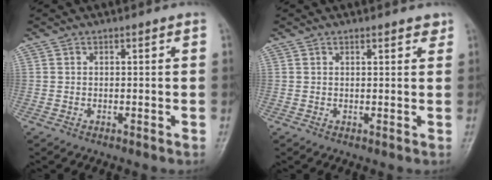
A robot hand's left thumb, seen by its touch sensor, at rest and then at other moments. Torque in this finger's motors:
{"motor_torque": [-0.16, -0.11, -0.01, -0.03, 0.05]}